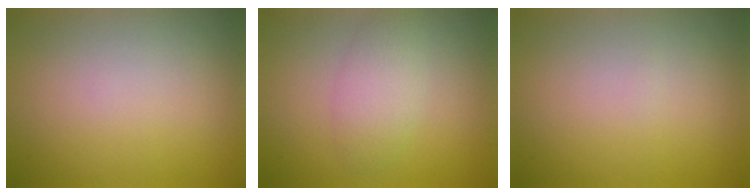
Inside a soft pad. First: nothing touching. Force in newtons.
{"total": 2.9, "press": 2.9, "slide": 0.1}
{"total": 0.0}